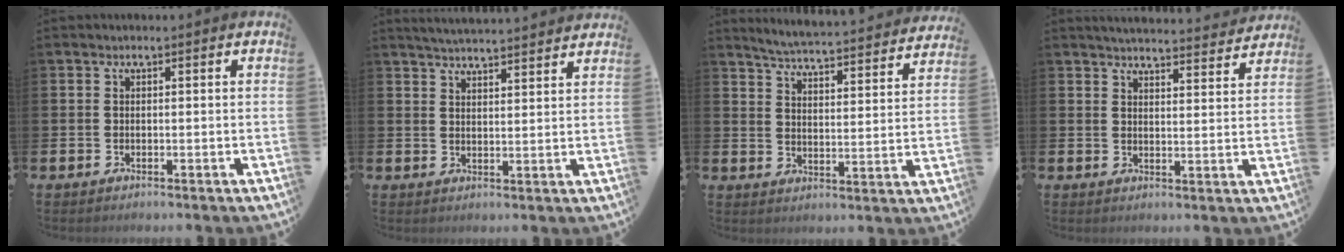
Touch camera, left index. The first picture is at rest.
{"total": 3.9, "force": [3.9, -0.4, 0.2], "torque": [-0.010, -0.027, 0.069]}
{"total": 5.0, "force": [4.9, -0.1, 0.9], "torque": [-0.043, -0.043, 0.082]}
{"total": 4.5, "force": [4.5, 0.2, 0.3], "torque": [-0.006, -0.036, 0.077]}